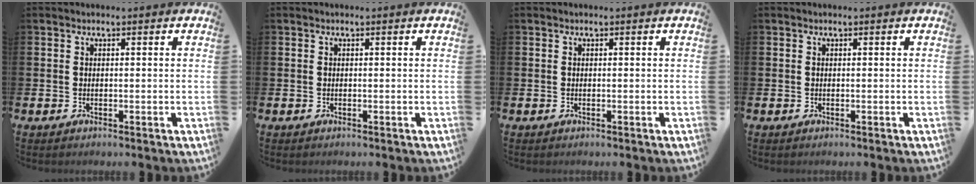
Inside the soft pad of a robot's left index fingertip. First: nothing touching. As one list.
[{"total": 0.0}, {"total": 0.0}, {"total": 0.0}]